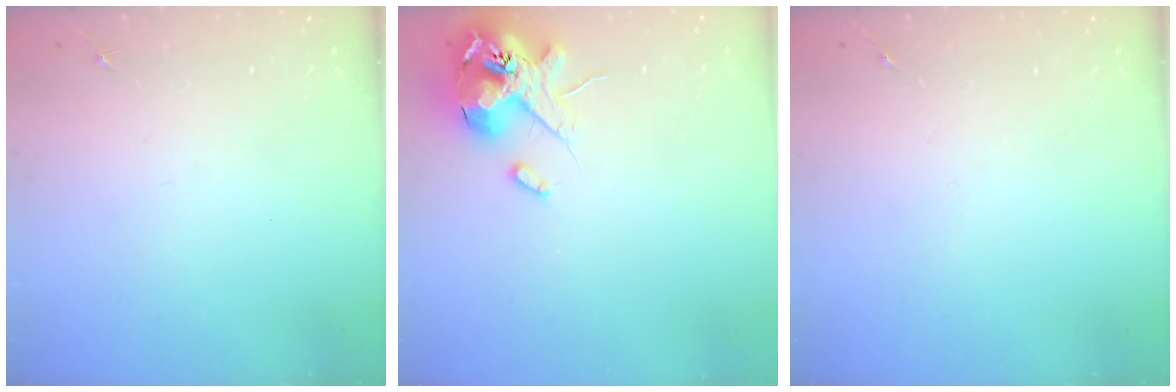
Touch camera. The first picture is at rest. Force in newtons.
{"total": 14.7, "press": 14.5, "slide": 2.1}
{"total": 0.0}